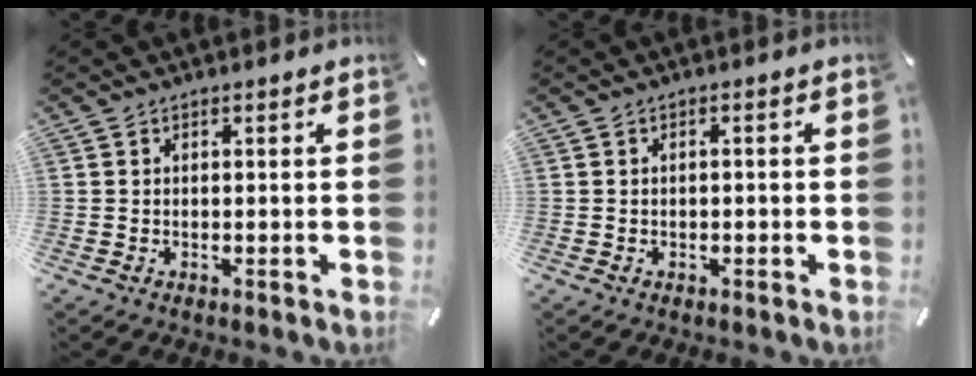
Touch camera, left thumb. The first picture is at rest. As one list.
[{"total": 0.9, "force": [-0.4, 0.6, 0.6], "torque": [-0.011, 0.002, -0.009]}]